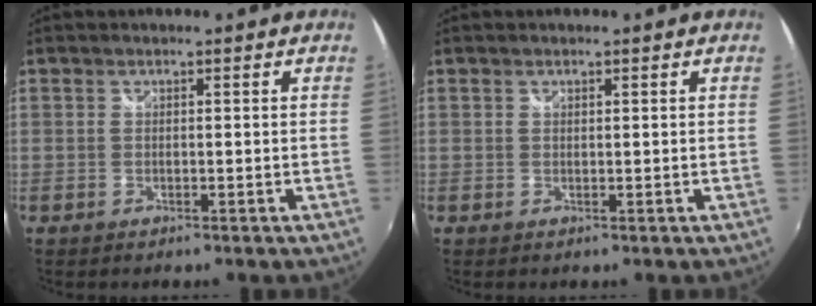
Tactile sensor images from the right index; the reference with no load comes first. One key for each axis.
{"total": 0.0}